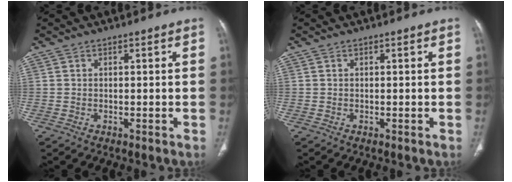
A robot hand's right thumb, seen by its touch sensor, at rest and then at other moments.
{"total": 0.0}